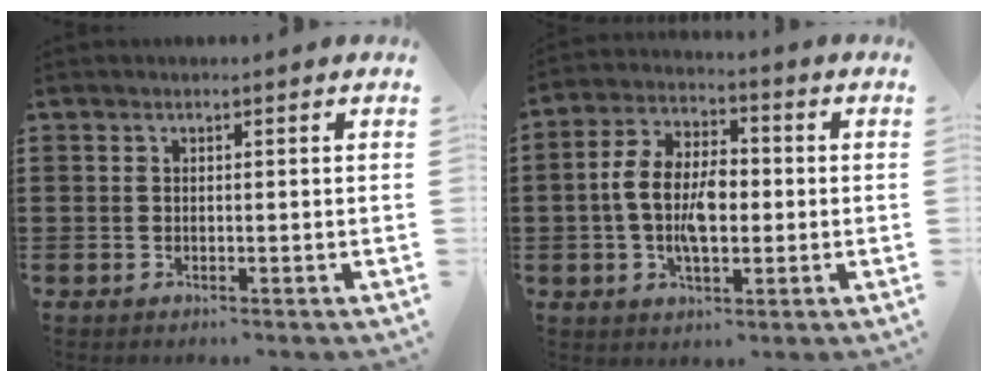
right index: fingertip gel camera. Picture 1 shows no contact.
{"total": 8.5, "force": [-0.8, 4.9, 6.9], "torque": [-0.155, 0.008, -0.022]}